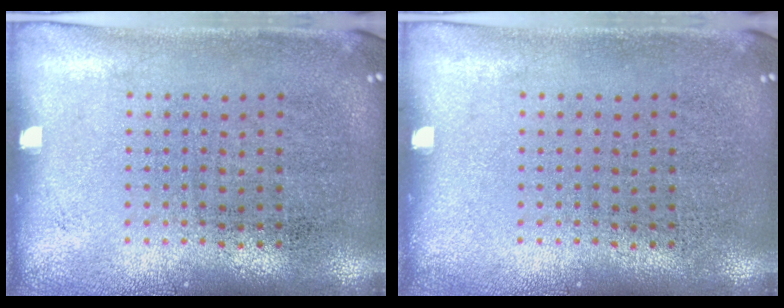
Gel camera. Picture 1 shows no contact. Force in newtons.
{"total": 0.0}